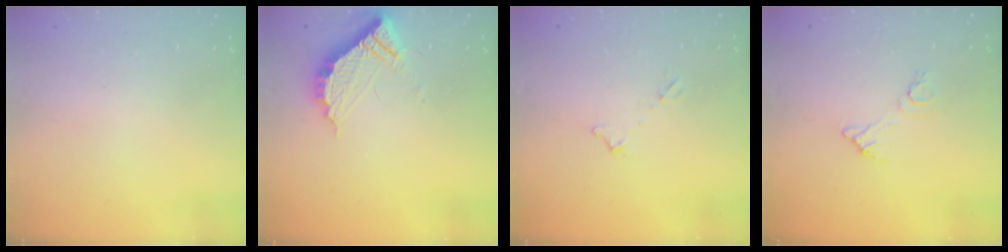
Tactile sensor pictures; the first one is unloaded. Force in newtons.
{"total": 10.5, "press": 10.5, "slide": 0.7}
{"total": 5.5, "press": 5.5, "slide": 0.3}
{"total": 5.0, "press": 5.0, "slide": 0.3}